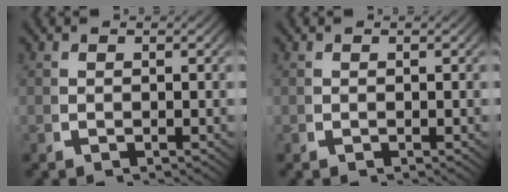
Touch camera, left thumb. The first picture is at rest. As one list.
[{"total": 0.0}]